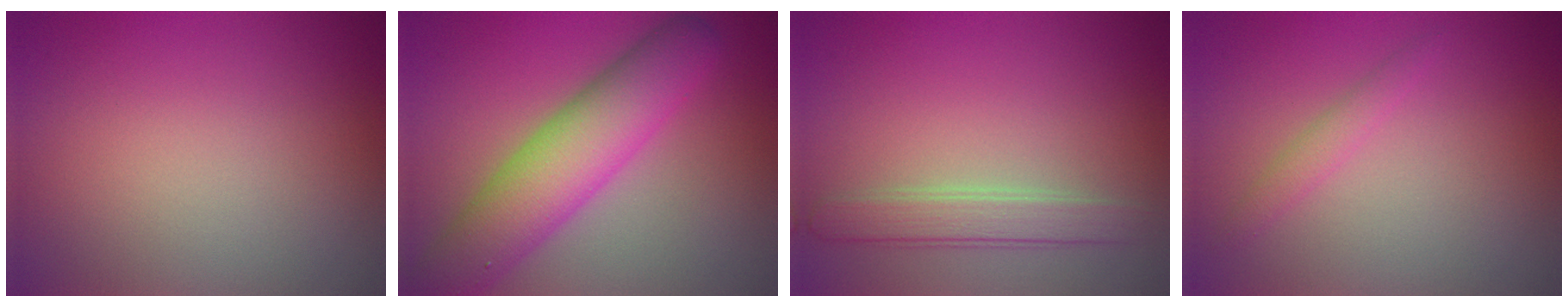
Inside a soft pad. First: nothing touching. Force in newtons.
{"total": 8.3, "press": 8.3, "slide": 0.4}
{"total": 2.6, "press": 2.6, "slide": 0.1}
{"total": 1.3, "press": 1.3, "slide": 0.0}